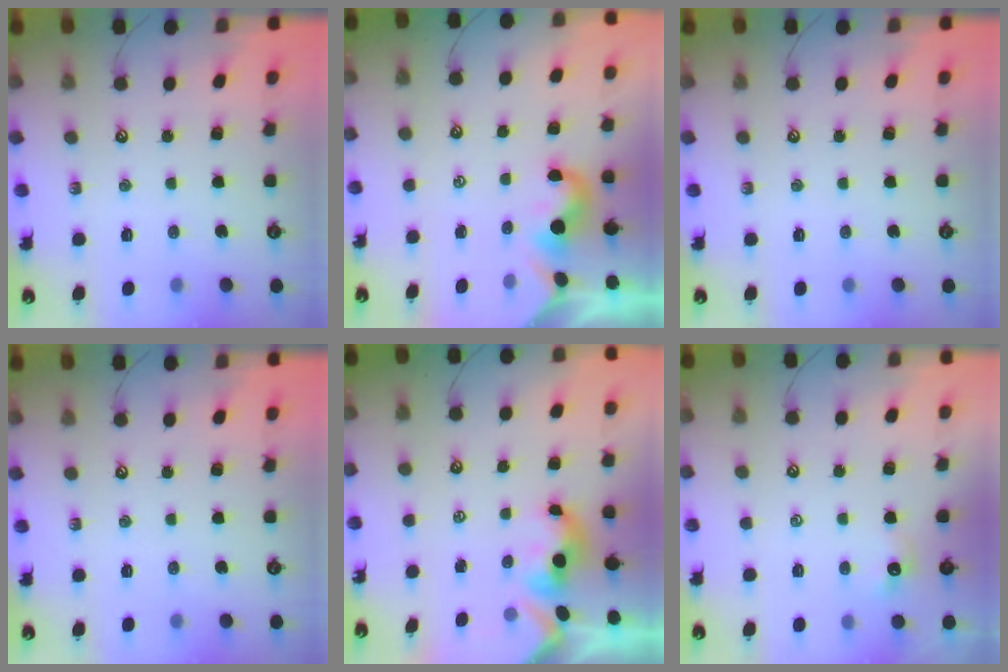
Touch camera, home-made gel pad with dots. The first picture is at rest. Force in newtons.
{"total": 1.2, "press": 1.2, "slide": 0.2}
{"total": 0.0}
{"total": 0.0}
{"total": 1.1, "press": 0.8, "slide": 0.7}
{"total": 0.7, "press": 0.3, "slide": 0.6}